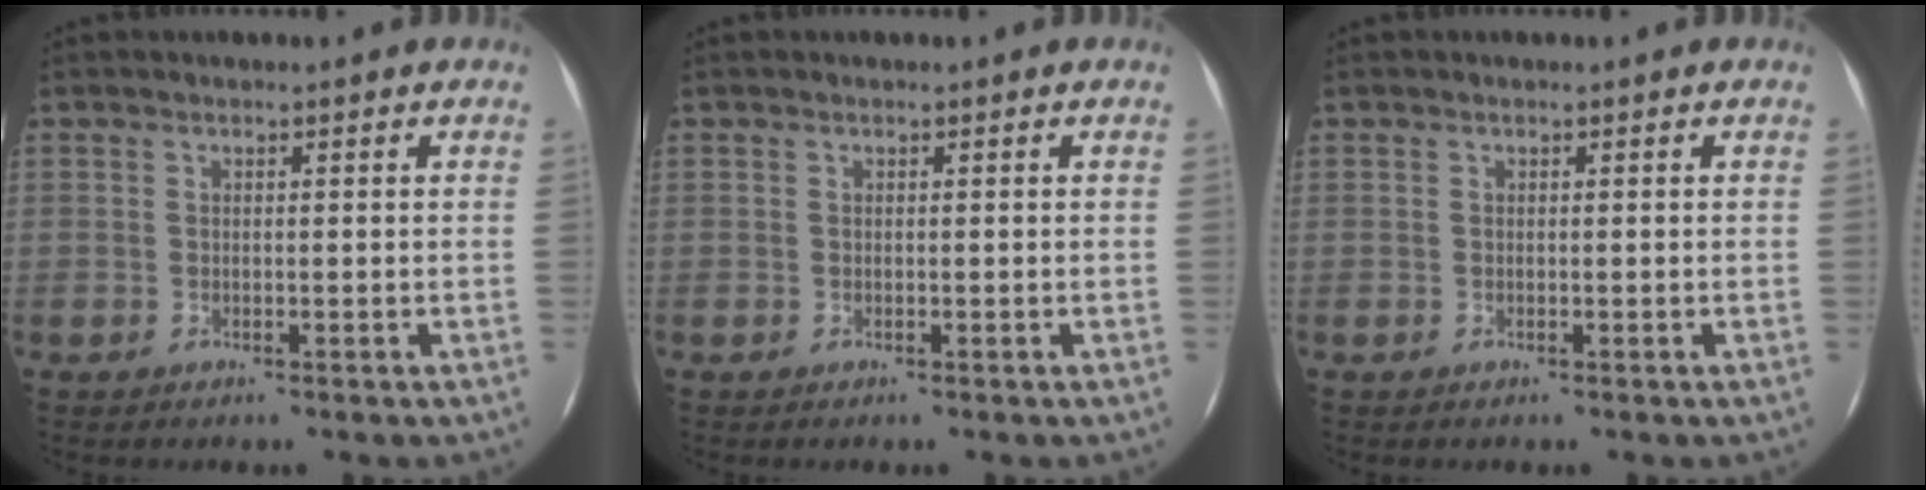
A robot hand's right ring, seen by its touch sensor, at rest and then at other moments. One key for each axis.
{"total": 0.0}
{"total": 0.0}